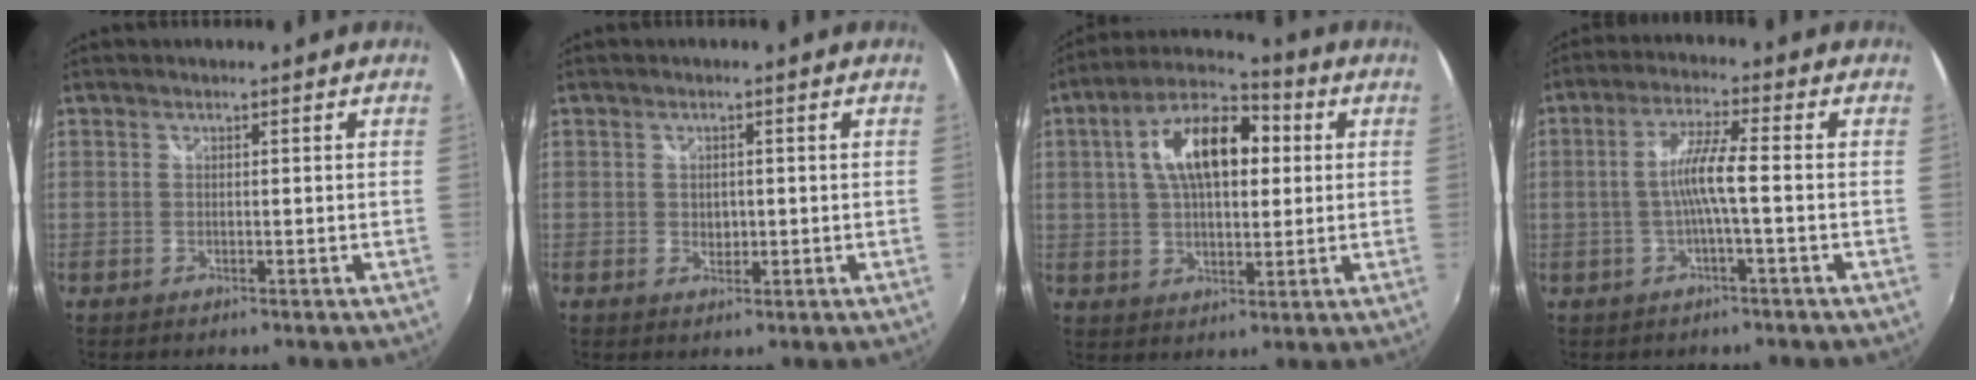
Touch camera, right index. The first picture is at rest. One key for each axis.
{"total": 1.8, "fx": 0.0, "fy": 1.6, "fz": 0.8, "tx": -0.011, "ty": -0.001, "tz": 0.002}
{"total": 14.7, "fx": 3.2, "fy": 7.5, "fz": 12.3, "tx": -0.215, "ty": 0.031, "tz": 0.045}
{"total": 6.1, "fx": -1.2, "fy": -0.2, "fz": 5.9, "tx": -0.123, "ty": 0.006, "tz": -0.021}